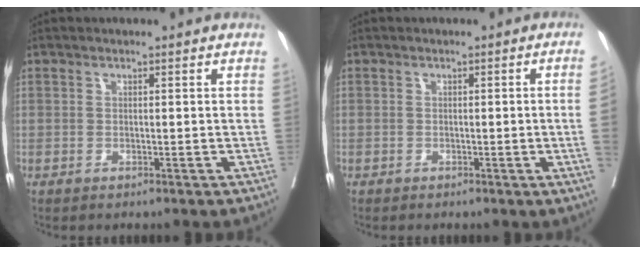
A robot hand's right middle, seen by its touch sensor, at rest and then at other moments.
{"total": 2.5, "force": [-0.3, -0.8, 2.4], "torque": [-0.030, -0.004, -0.003]}